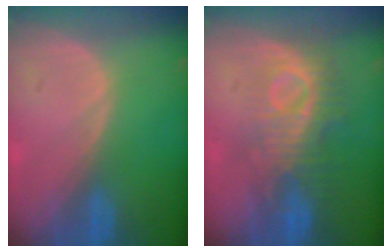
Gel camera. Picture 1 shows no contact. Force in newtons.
{"total": 9.1, "press": 8.3, "slide": 3.7}